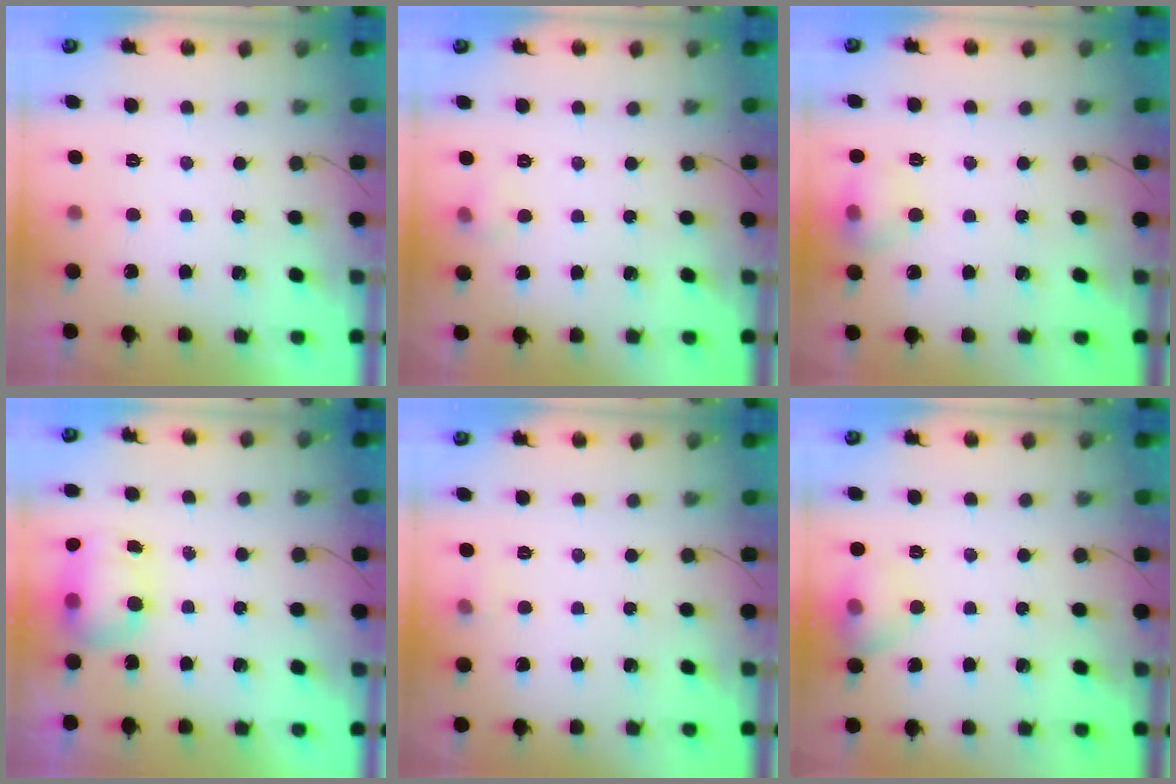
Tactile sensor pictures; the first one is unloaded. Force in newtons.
{"total": 3.9, "press": 3.5, "slide": 1.7}
{"total": 9.0, "press": 8.9, "slide": 1.2}
{"total": 7.4, "press": 7.2, "slide": 1.3}
{"total": 4.3, "press": 2.9, "slide": 3.2}
{"total": 9.9, "press": 8.2, "slide": 5.5}